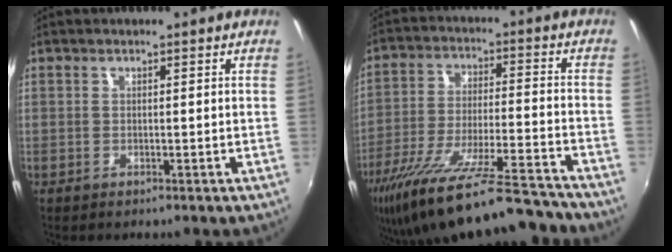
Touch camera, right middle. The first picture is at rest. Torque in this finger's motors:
{"motor_torque": [1.10, -1.04, 0.68, 0.21]}